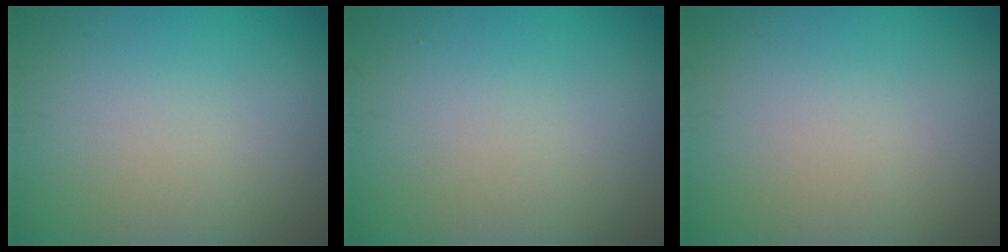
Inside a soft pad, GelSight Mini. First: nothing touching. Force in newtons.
{"total": 0.0}
{"total": 0.0}